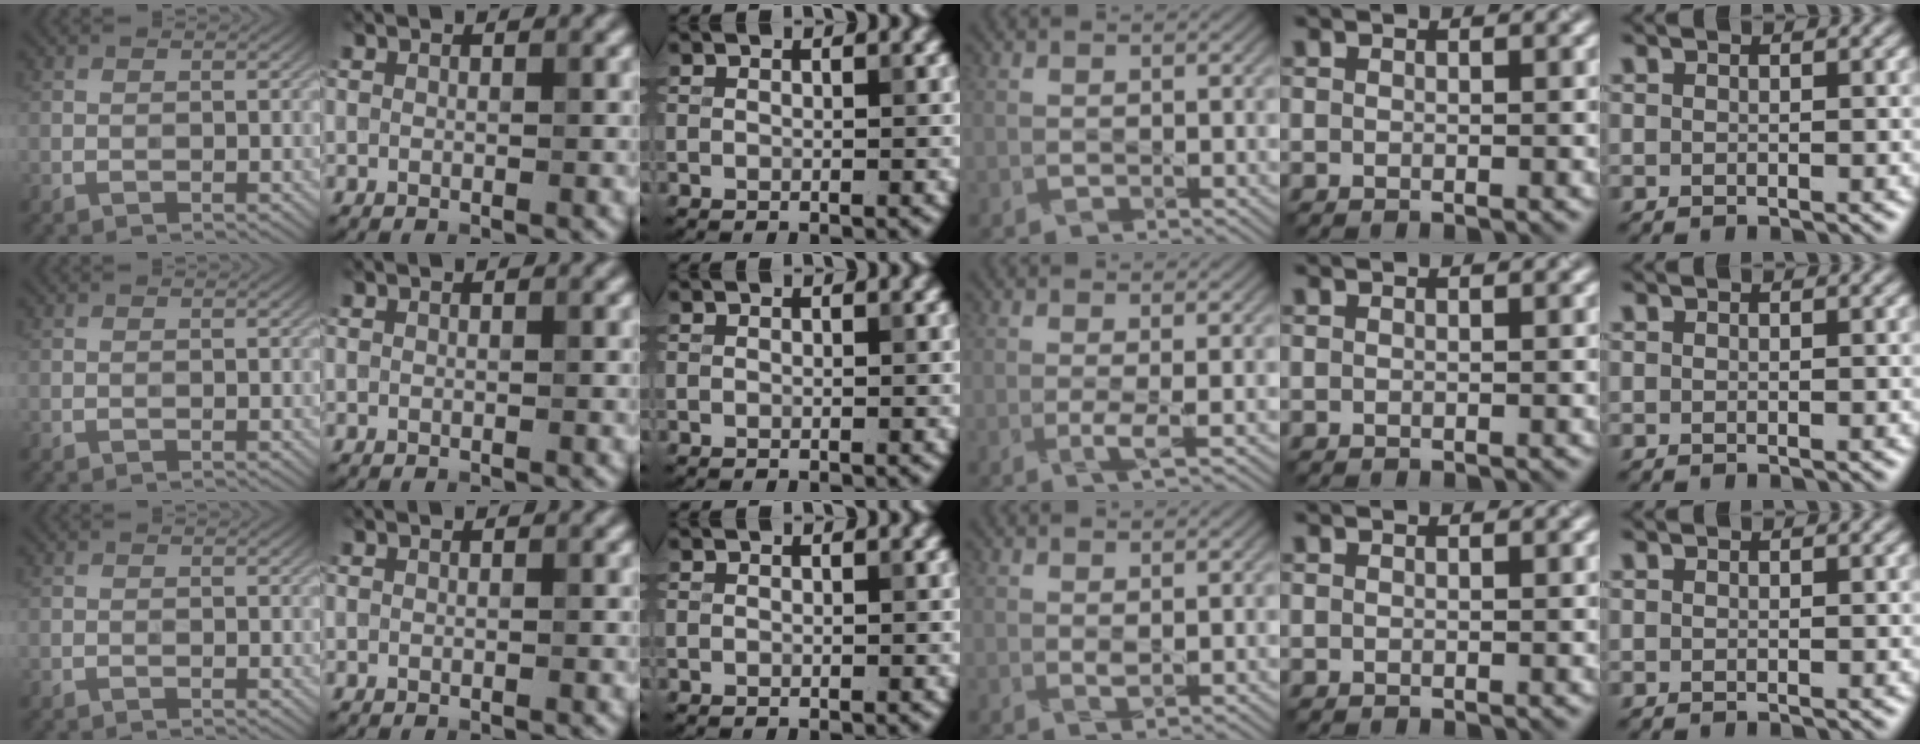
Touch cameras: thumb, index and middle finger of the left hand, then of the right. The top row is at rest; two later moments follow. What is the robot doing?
{"motion": "disassemble", "object": "velcro strap"}